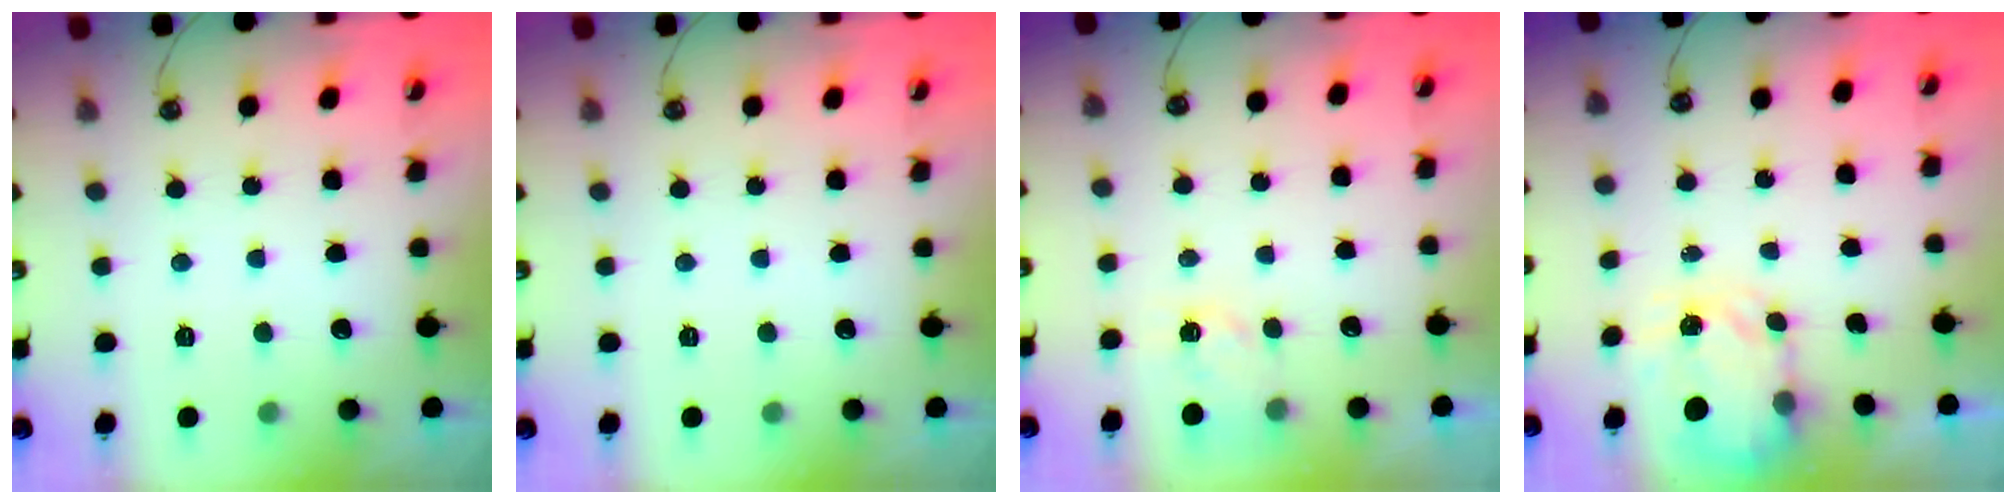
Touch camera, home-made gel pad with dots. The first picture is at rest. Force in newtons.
{"total": 0.0}
{"total": 3.3, "press": 3.3, "slide": 0.5}
{"total": 3.6, "press": 3.6, "slide": 0.6}